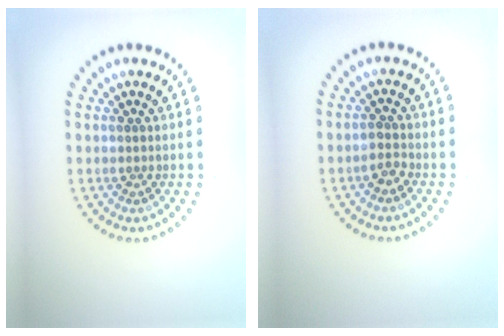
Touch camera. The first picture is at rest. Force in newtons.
{"total": 1.2, "press": 1.1, "slide": 0.4}